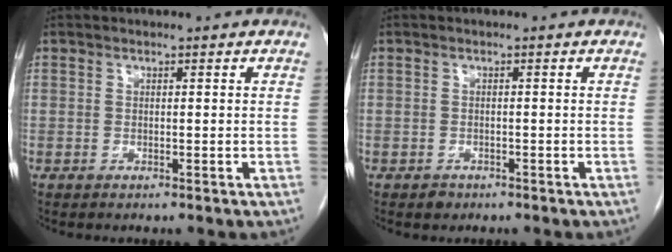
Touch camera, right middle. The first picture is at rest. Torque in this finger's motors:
{"motor_torque": [-0.02, 0.08, 0.00, 0.00]}